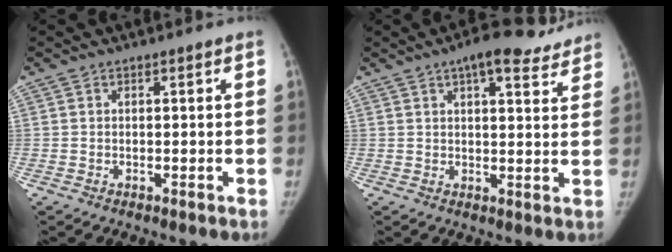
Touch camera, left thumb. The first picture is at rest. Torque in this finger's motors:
{"motor_torque": [0.42, -0.17, 0.55, -0.53, 0.04]}